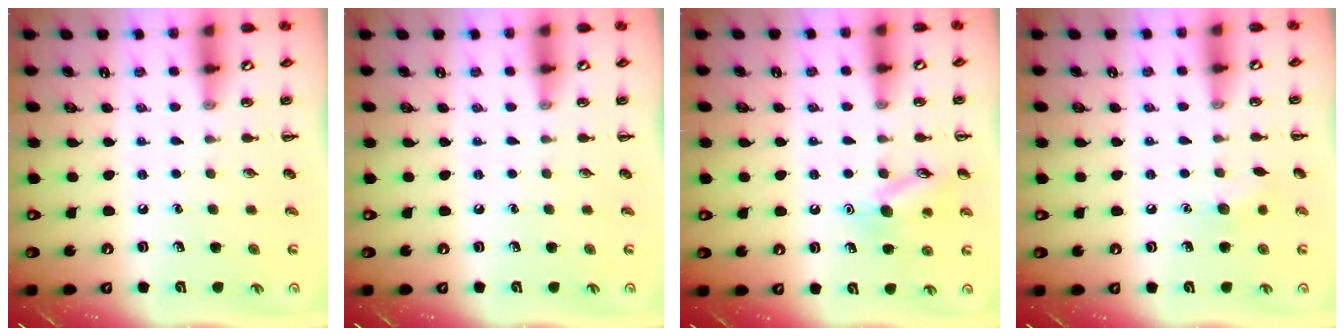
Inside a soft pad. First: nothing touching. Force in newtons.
{"total": 0.0}
{"total": 10.6, "press": 10.6, "slide": 0.9}
{"total": 5.6, "press": 5.4, "slide": 1.4}